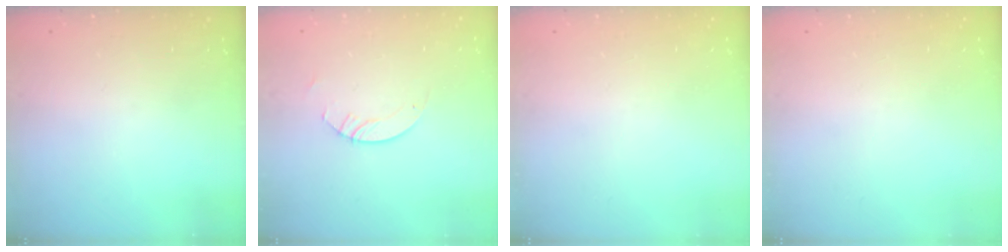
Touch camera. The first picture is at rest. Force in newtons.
{"total": 3.0, "press": 3.0, "slide": 0.3}
{"total": 0.0}
{"total": 0.0}